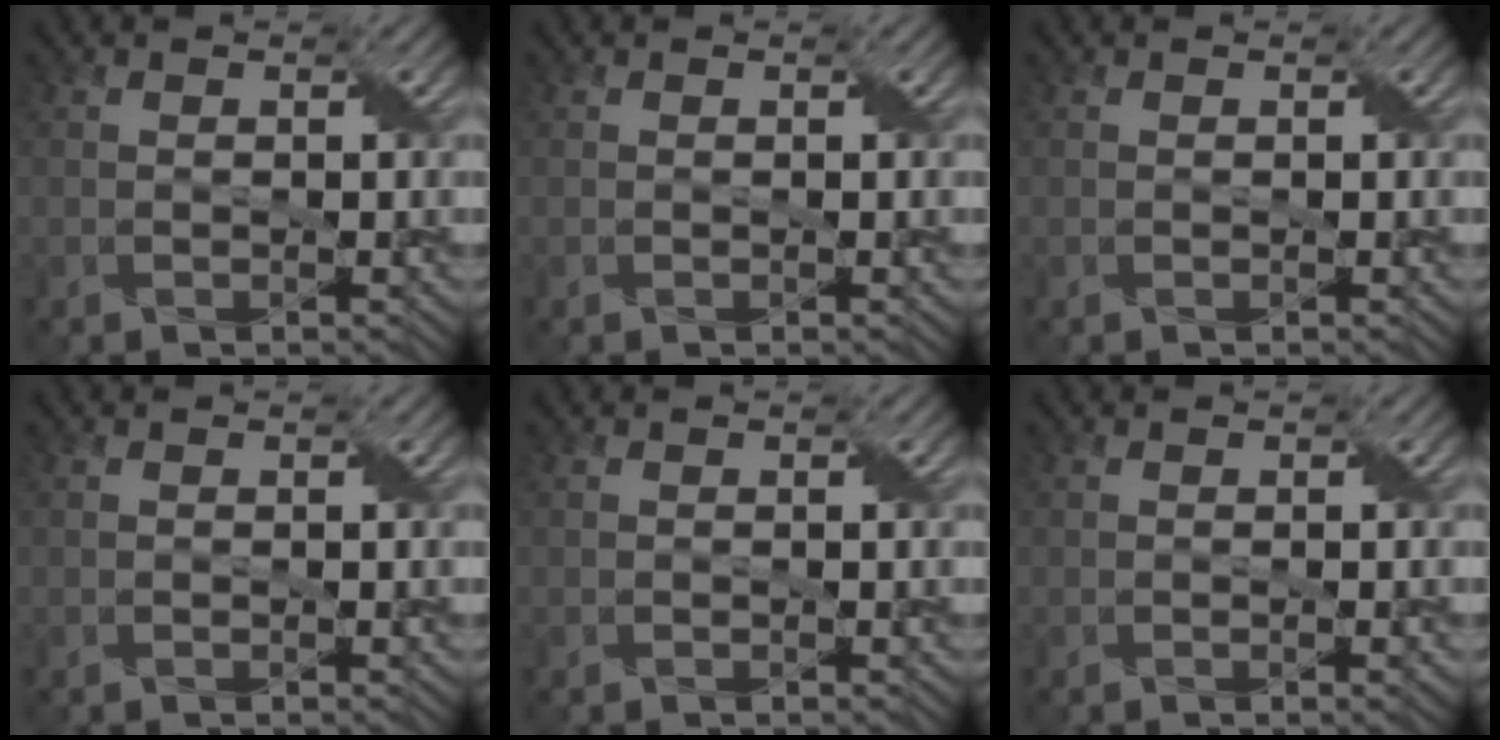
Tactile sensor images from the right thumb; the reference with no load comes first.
{"total": 0.0}
{"total": 0.0}
{"total": 0.0}
{"total": 0.0}
{"total": 0.7, "force": [-0.1, 0.0, 0.7], "torque": [-0.009, -0.001, -0.001]}